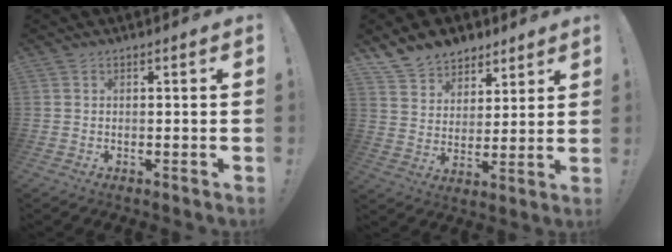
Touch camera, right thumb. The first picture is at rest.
{"total": 10.3, "force": [7.9, 6.5, 1.5], "torque": [-0.039, -0.061, 0.159]}